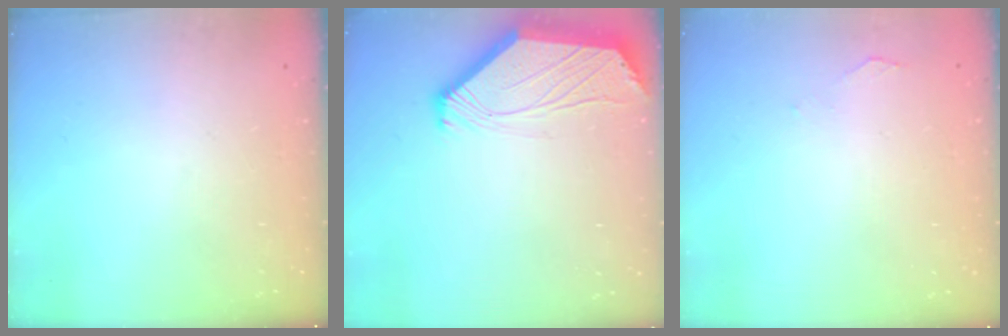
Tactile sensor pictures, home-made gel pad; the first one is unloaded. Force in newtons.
{"total": 2.6, "press": 2.6, "slide": 0.6}
{"total": 1.8, "press": 1.8, "slide": 0.4}